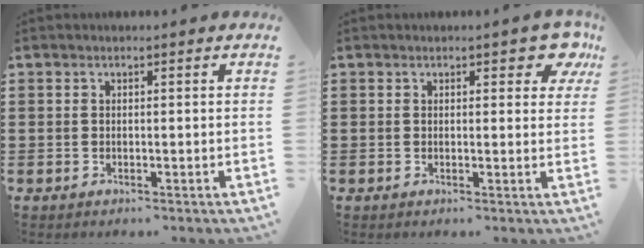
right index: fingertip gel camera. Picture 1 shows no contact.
{"total": 3.2, "force": [1.9, 1.5, 2.2], "torque": [-0.018, 0.001, 0.026]}